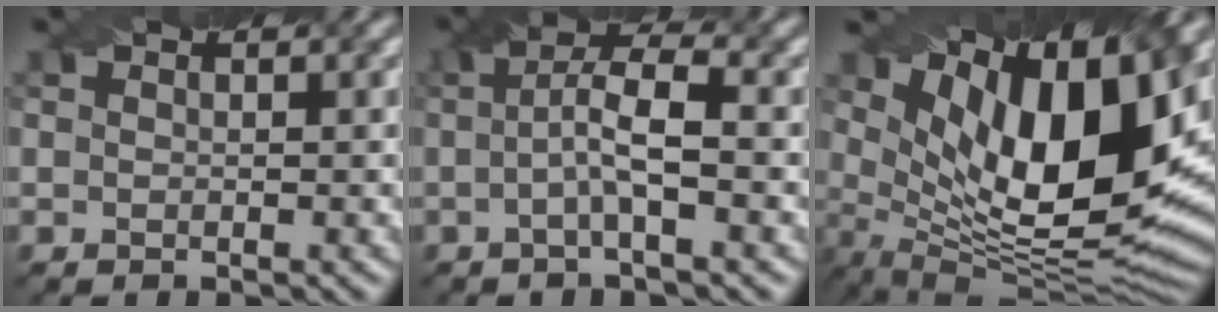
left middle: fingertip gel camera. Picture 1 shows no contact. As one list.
[{"total": 4.1, "force": [-0.3, 0.7, 4.0], "torque": [-0.079, 0.011, -0.010]}, {"total": 15.0, "force": [5.9, 6.0, 12.5], "torque": [-0.213, -0.005, 0.108]}]